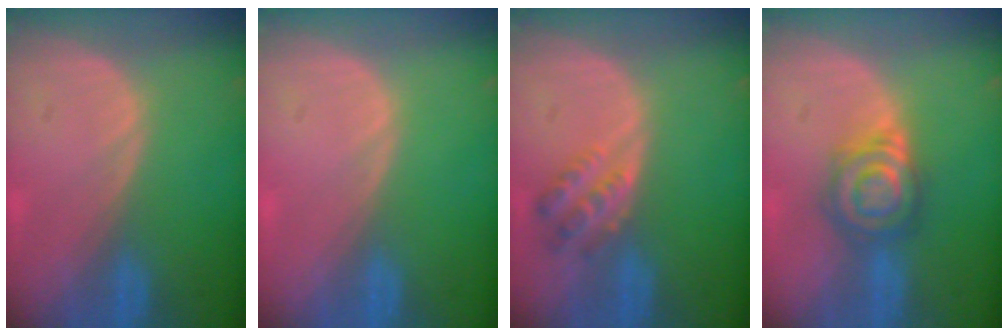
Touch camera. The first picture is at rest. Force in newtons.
{"total": 0.0}
{"total": 4.4, "press": 4.1, "slide": 1.7}
{"total": 6.6, "press": 6.4, "slide": 1.4}